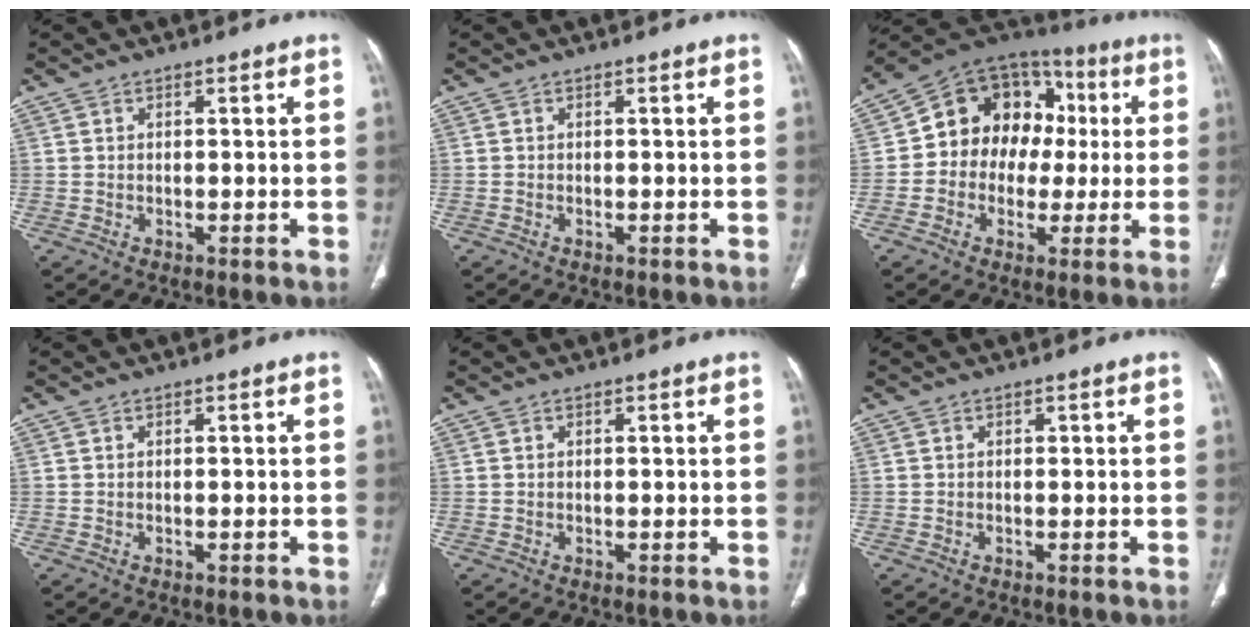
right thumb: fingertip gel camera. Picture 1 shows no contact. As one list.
[{"total": 0.0}, {"total": 16.7, "force": [1.0, 13.5, 9.8], "torque": [-0.097, 0.043, 0.008]}, {"total": 0.0}, {"total": 0.0}, {"total": 0.0}]